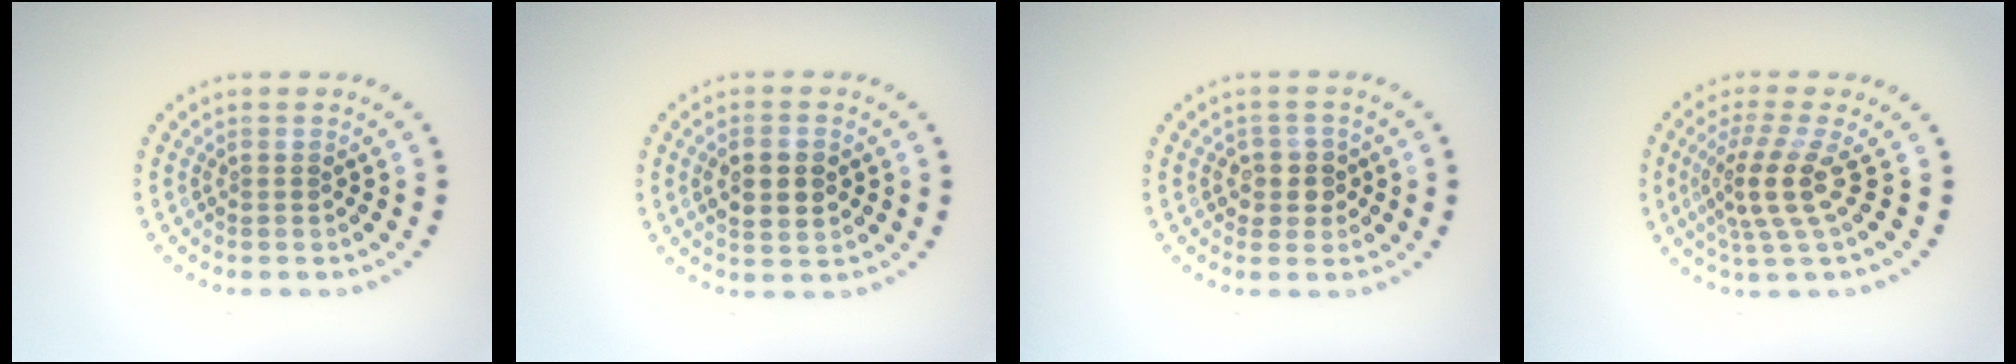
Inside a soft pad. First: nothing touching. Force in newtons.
{"total": 3.4, "press": 3.4, "slide": 0.3}
{"total": 2.1, "press": 2.0, "slide": 0.7}
{"total": 3.8, "press": 2.7, "slide": 2.7}